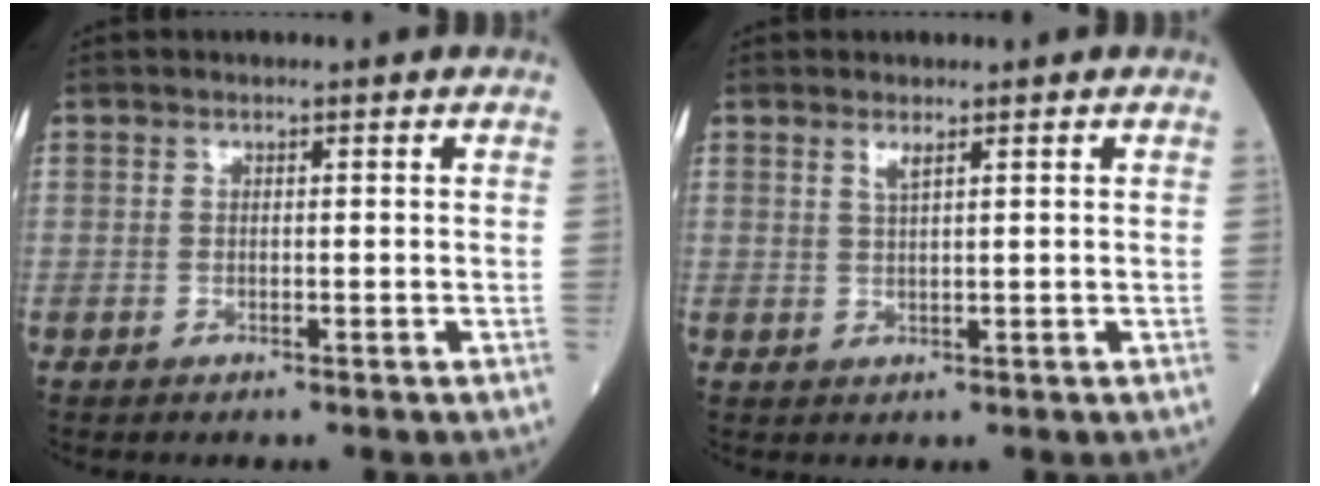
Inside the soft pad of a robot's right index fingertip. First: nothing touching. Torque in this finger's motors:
{"motor_torque": [0.00, 0.00, 0.00, 0.02]}